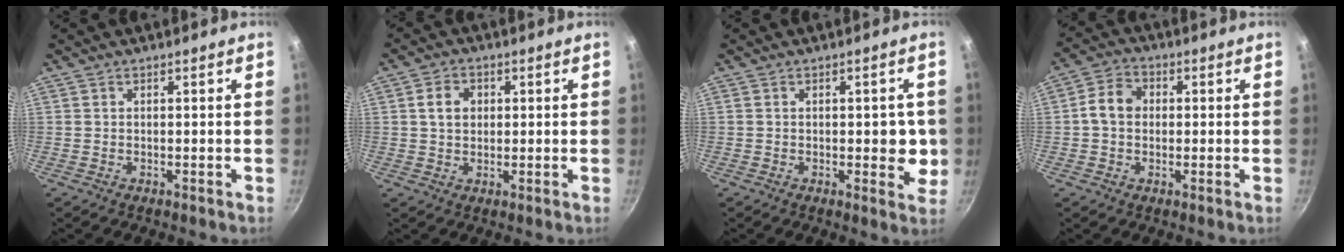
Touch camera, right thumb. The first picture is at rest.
{"total": 4.8, "force": [1.0, 3.8, 2.7], "torque": [-0.032, 0.007, 0.014]}
{"total": 5.9, "force": [-0.2, 3.0, 5.1], "torque": [-0.034, -0.007, -0.005]}
{"total": 6.1, "force": [0.3, 4.9, 3.6], "torque": [-0.048, 0.017, -0.010]}